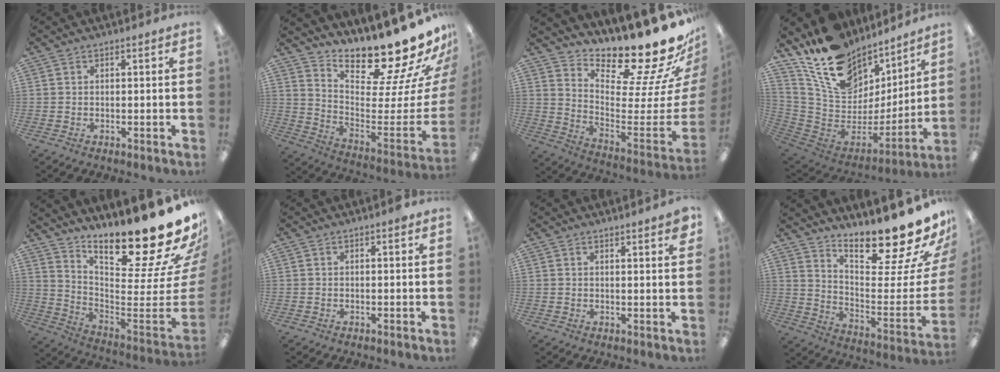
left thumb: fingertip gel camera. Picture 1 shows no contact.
{"total": 18.4, "force": [16.9, 2.9, 6.6], "torque": [-0.075, -0.169, 0.273]}
{"total": 19.8, "force": [17.4, 3.2, 8.9], "torque": [-0.106, -0.169, 0.275]}
{"total": 19.0, "force": [12.9, 11.5, 8.0], "torque": [-0.150, -0.096, 0.241]}
{"total": 22.6, "force": [19.0, 2.9, 12.0], "torque": [-0.142, -0.175, 0.295]}
{"total": 0.6, "force": [0.5, 0.1, 0.4], "torque": [-0.010, 0.002, 0.008]}
{"total": 2.4, "force": [2.0, -0.1, 1.2], "torque": [-0.021, -0.009, 0.035]}
{"total": 19.9, "force": [17.6, 3.1, 8.6], "torque": [-0.096, -0.165, 0.282]}